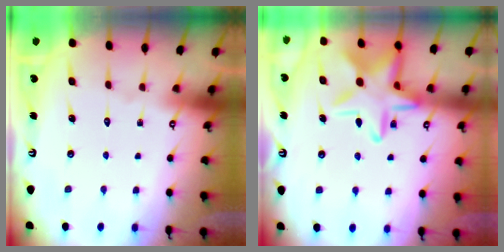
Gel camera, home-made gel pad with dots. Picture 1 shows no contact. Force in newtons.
{"total": 17.4, "press": 17.4, "slide": 1.0}